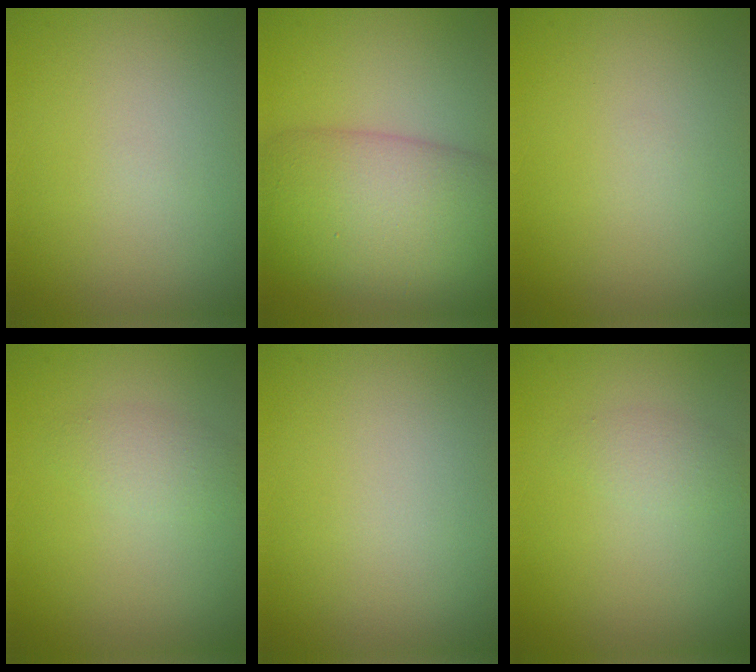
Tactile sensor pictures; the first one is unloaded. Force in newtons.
{"total": 10.5, "press": 10.5, "slide": 0.4}
{"total": 0.0}
{"total": 1.7, "press": 1.7, "slide": 0.0}
{"total": 0.0}
{"total": 1.3, "press": 1.3, "slide": 0.1}